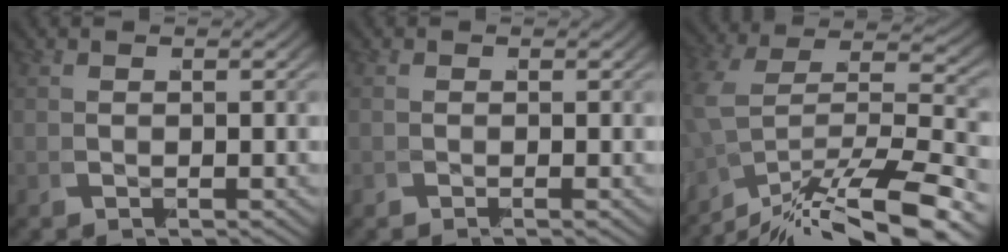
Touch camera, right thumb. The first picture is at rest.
{"total": 0.0}
{"total": 10.7, "force": [-5.1, 5.6, 7.6], "torque": [-0.144, -0.035, -0.054]}